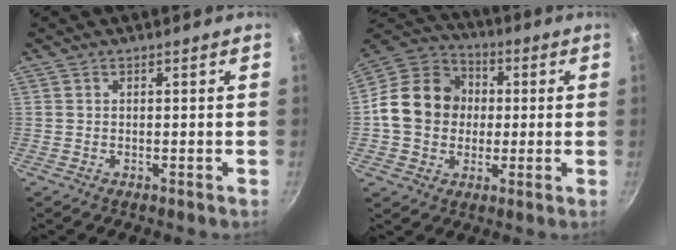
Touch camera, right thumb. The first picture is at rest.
{"total": 15.4, "force": [0.3, 13.2, 8.0], "torque": [-0.110, 0.028, -0.009]}